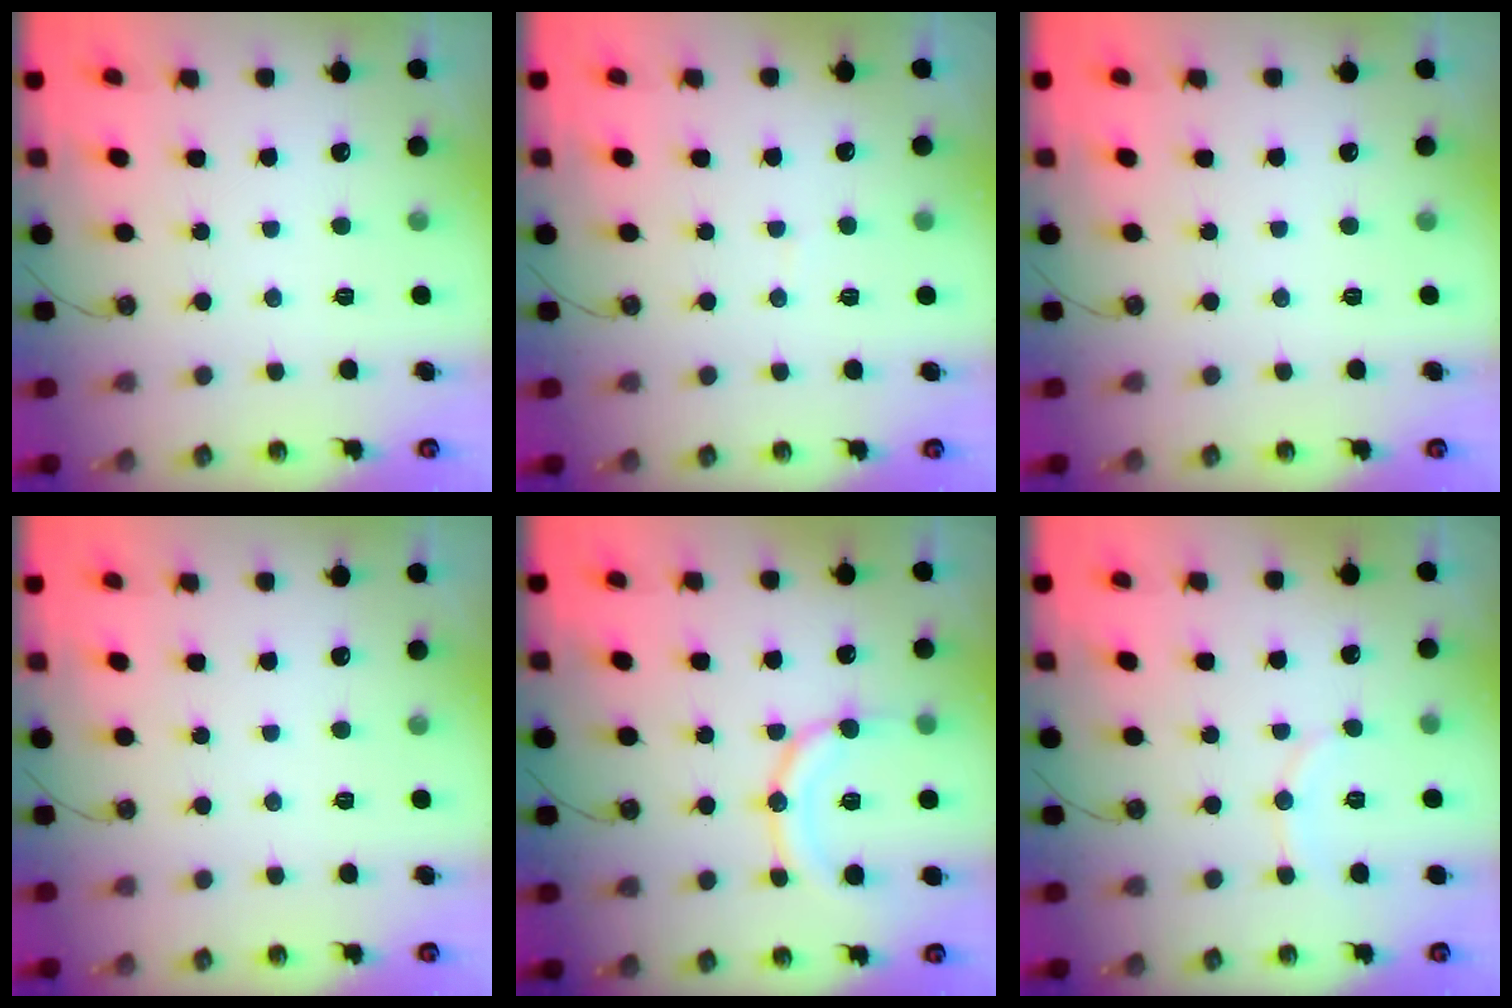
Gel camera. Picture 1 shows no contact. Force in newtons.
{"total": 2.6, "press": 2.6, "slide": 0.2}
{"total": 0.0}
{"total": 0.0}
{"total": 15.7, "press": 15.4, "slide": 2.8}
{"total": 5.3, "press": 5.2, "slide": 1.3}